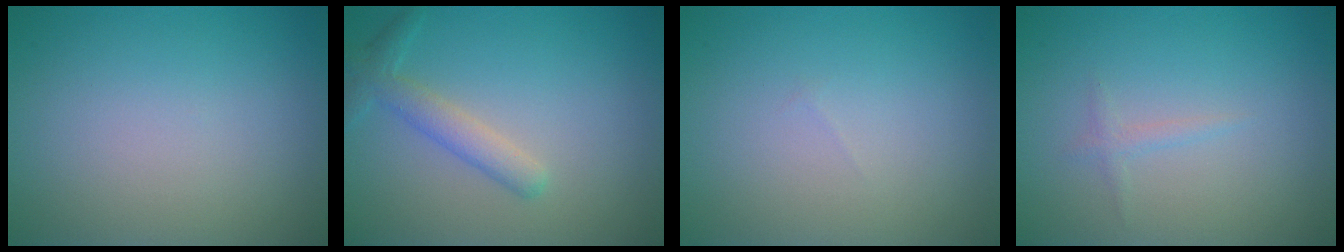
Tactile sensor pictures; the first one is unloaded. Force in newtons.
{"total": 2.6, "press": 2.5, "slide": 0.1}
{"total": 0.0}
{"total": 0.8, "press": 0.8, "slide": 0.0}